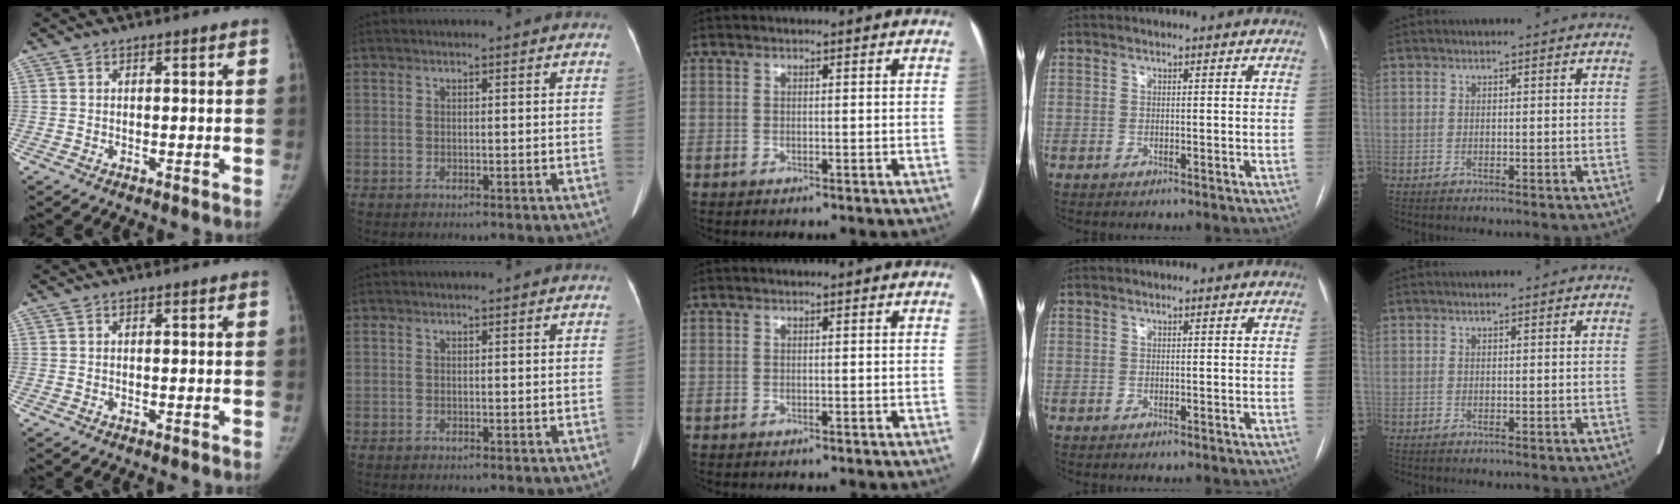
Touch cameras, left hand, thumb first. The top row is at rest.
{}